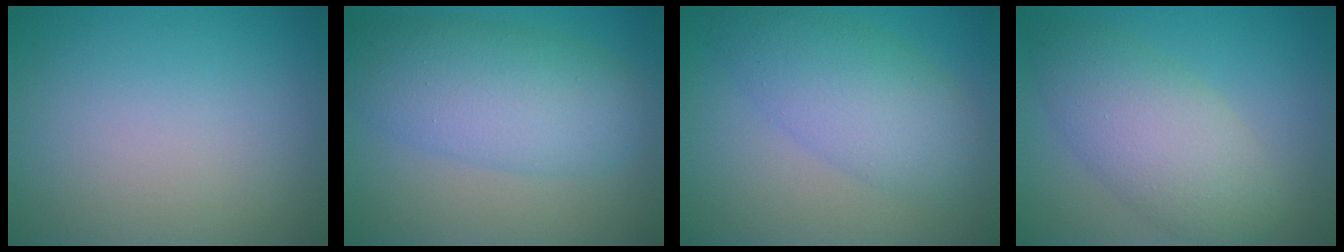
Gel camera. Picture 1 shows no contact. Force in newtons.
{"total": 6.9, "press": 6.9, "slide": 0.1}
{"total": 5.6, "press": 5.6, "slide": 0.0}
{"total": 5.9, "press": 5.9, "slide": 0.2}